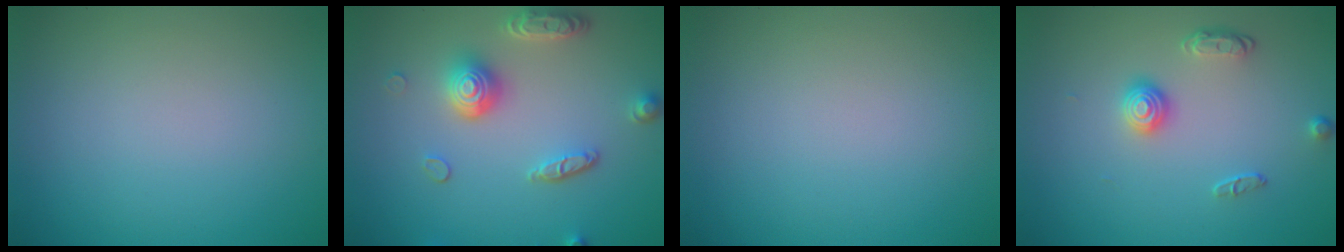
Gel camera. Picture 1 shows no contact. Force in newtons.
{"total": 4.4, "press": 3.5, "slide": 2.7}
{"total": 0.0}
{"total": 2.1, "press": 1.6, "slide": 1.4}